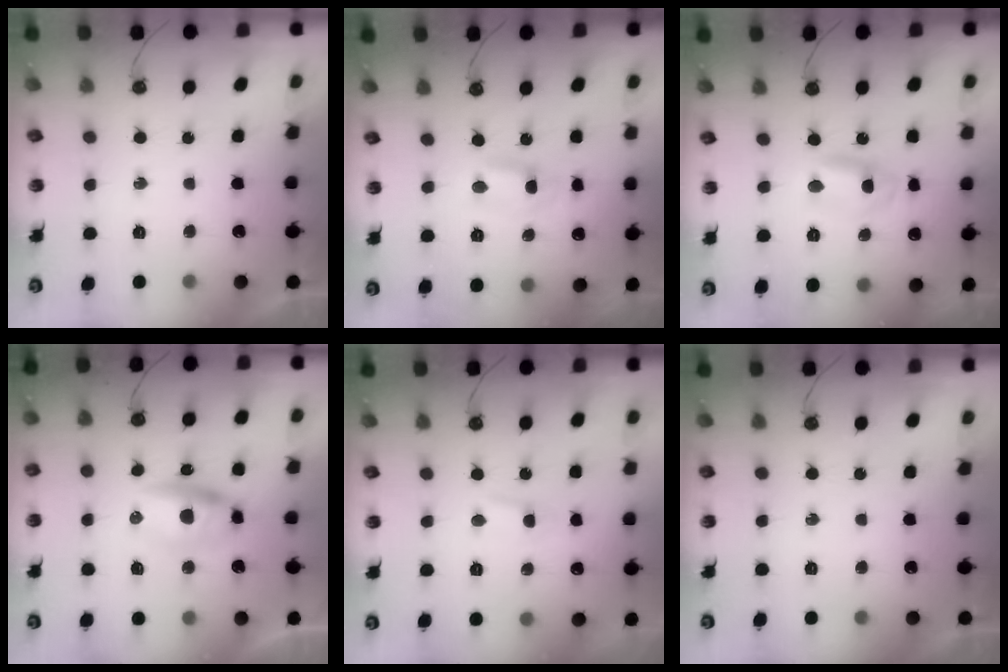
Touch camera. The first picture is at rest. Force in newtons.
{"total": 1.6, "press": 1.1, "slide": 1.1}
{"total": 2.7, "press": 2.5, "slide": 1.2}
{"total": 7.5, "press": 7.4, "slide": 0.9}
{"total": 2.8, "press": 2.7, "slide": 0.6}
{"total": 0.0}